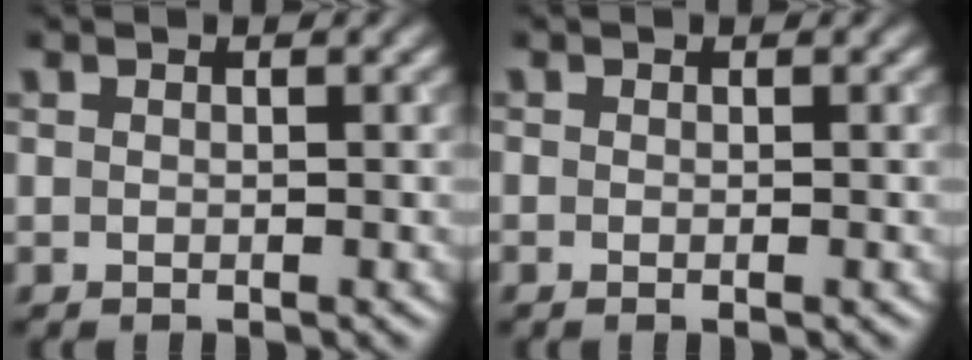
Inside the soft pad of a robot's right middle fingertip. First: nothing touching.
{"total": 0.6, "force": [-0.2, 0.1, 0.6], "torque": [-0.009, -0.004, -0.002]}